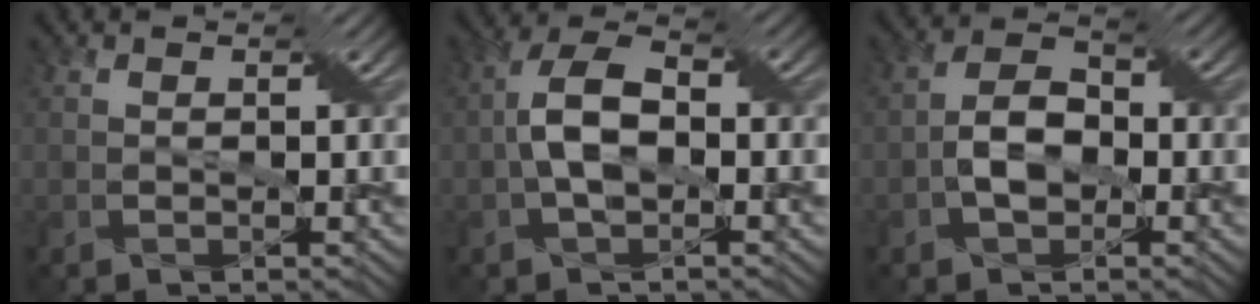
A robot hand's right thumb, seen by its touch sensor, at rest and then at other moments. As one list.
[{"total": 6.1, "force": [-0.8, 3.3, 5.0], "torque": [-0.101, 0.016, -0.021]}, {"total": 4.3, "force": [-1.4, 2.8, 2.9], "torque": [-0.050, 0.009, -0.032]}]